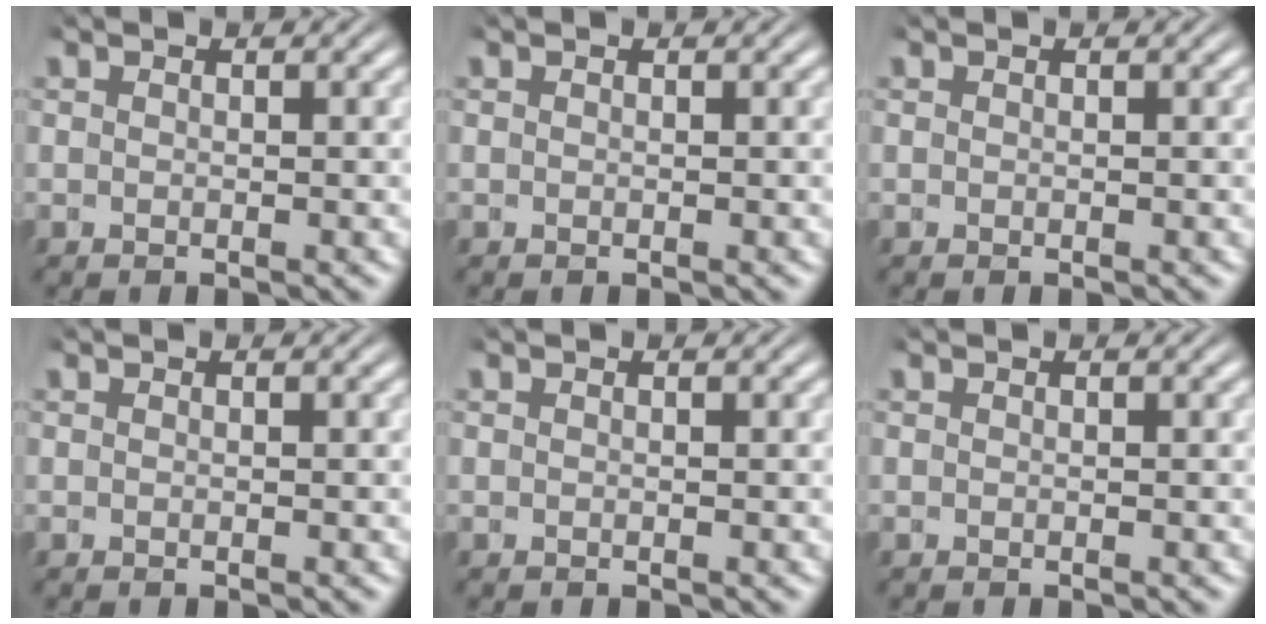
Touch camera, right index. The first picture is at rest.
{"total": 0.0}
{"total": 0.0}
{"total": 0.0}
{"total": 0.0}
{"total": 0.0}